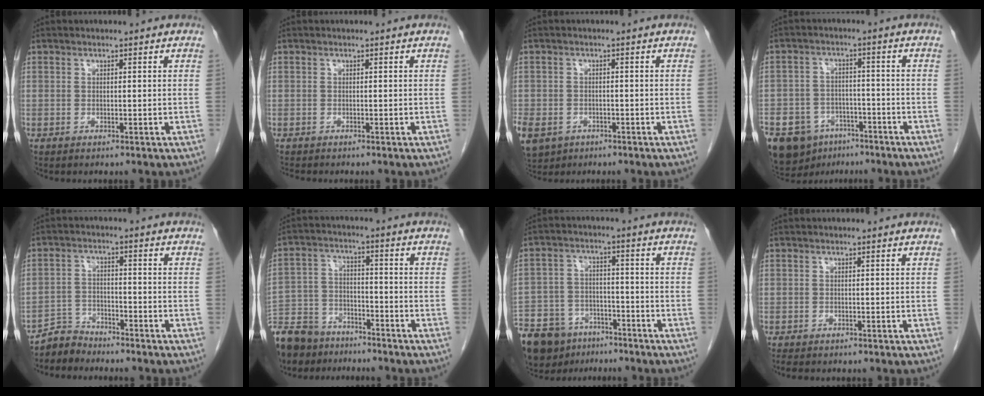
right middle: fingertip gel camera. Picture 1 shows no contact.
{"total": 0.8, "force": [-0.8, -0.1, 0.2], "torque": [-0.012, -0.006, -0.014]}
{"total": 17.2, "force": [-7.5, 13.8, 7.0], "torque": [-0.240, -0.020, -0.103]}
{"total": 13.4, "force": [-8.3, 9.1, 5.2], "torque": [-0.123, 0.007, -0.125]}
{"total": 4.1, "force": [-3.9, 0.9, -0.7], "torque": [0.012, -0.005, -0.076]}
{"total": 14.2, "force": [-11.7, 6.4, 4.7], "torque": [-0.106, 0.005, -0.202]}
{"total": 16.8, "force": [-12.6, 9.1, 6.3], "torque": [-0.159, -0.004, -0.199]}
{"total": 1.9, "force": [-1.6, 0.7, 0.8], "torque": [-0.022, -0.008, -0.021]}